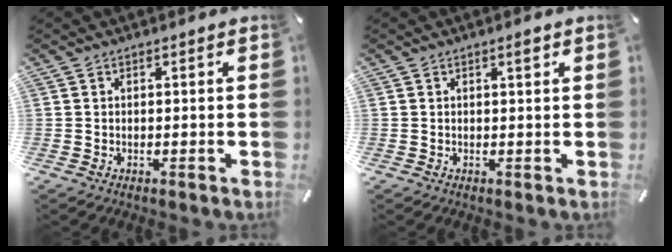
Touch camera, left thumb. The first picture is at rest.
{"total": 1.3, "force": [0.6, 0.1, 1.2], "torque": [-0.016, -0.001, 0.008]}